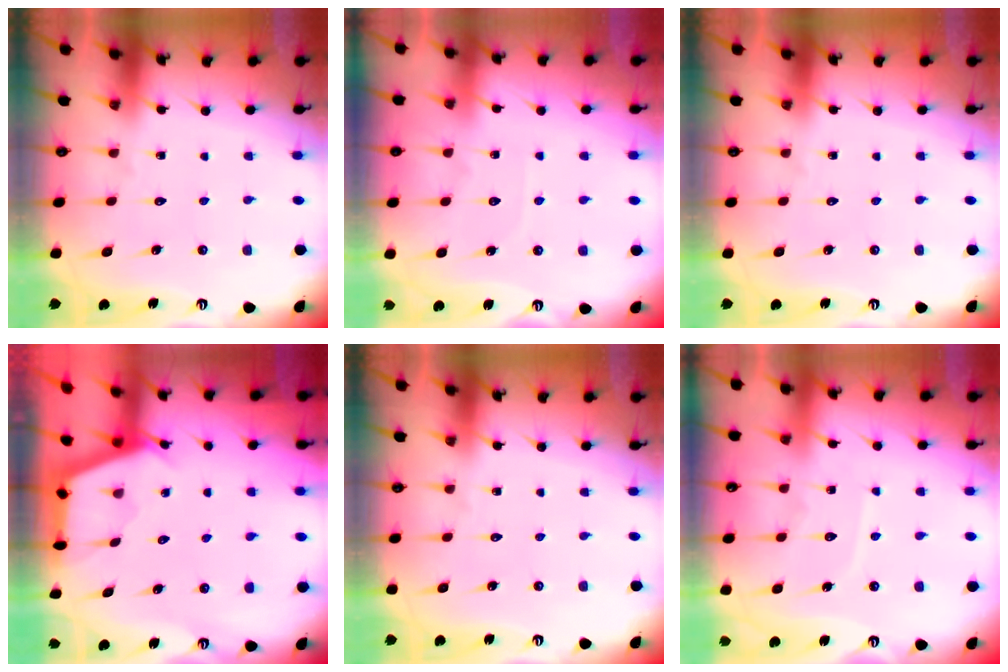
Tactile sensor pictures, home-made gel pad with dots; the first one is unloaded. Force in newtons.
{"total": 3.5, "press": 3.5, "slide": 0.5}
{"total": 0.0}
{"total": 2.8, "press": 2.8, "slide": 0.3}
{"total": 0.0}
{"total": 6.1, "press": 6.0, "slide": 0.6}